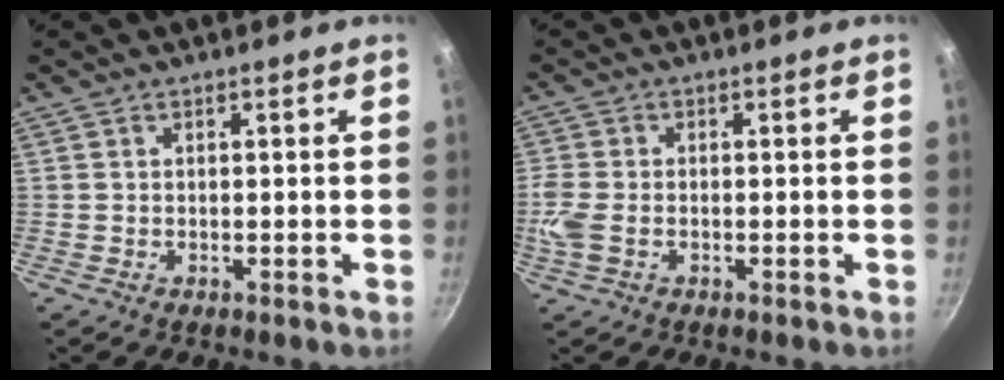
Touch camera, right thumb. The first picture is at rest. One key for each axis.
{"total": 4.5, "fx": -1.0, "fy": 2.9, "fz": 3.3, "tx": -0.082, "ty": 0.001, "tz": -0.025}